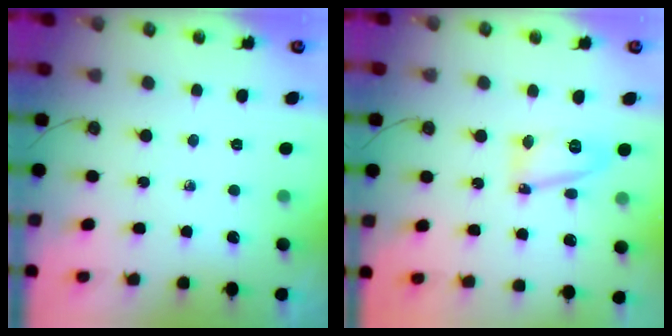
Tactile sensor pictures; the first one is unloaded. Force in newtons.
{"total": 12.0, "press": 11.9, "slide": 1.3}